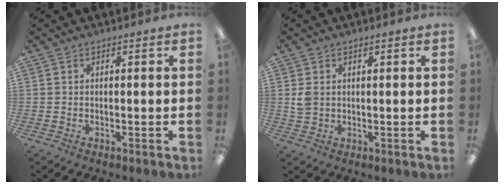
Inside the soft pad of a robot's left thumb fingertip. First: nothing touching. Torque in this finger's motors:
{"motor_torque": [-0.22, 0.22, 0.10, -0.24, 0.00]}